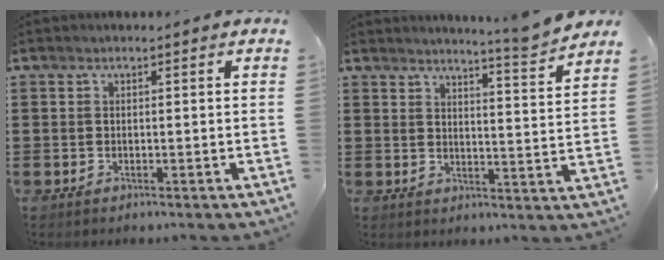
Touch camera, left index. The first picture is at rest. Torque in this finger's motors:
{"motor_torque": [1.38, -0.76, 0.23, 0.09]}